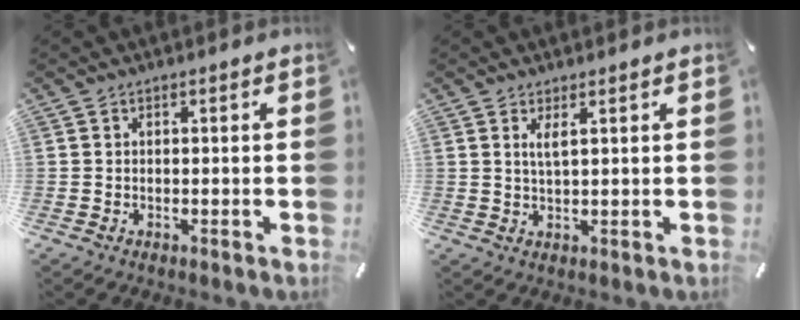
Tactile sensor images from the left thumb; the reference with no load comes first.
{"total": 2.6, "force": [1.4, 0.5, 2.2], "torque": [-0.046, 0.001, 0.024]}